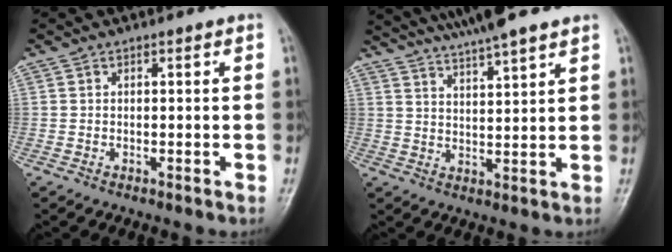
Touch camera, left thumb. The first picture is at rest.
{"total": 10.9, "force": [9.4, 0.3, 5.4], "torque": [-0.079, -0.022, 0.151]}